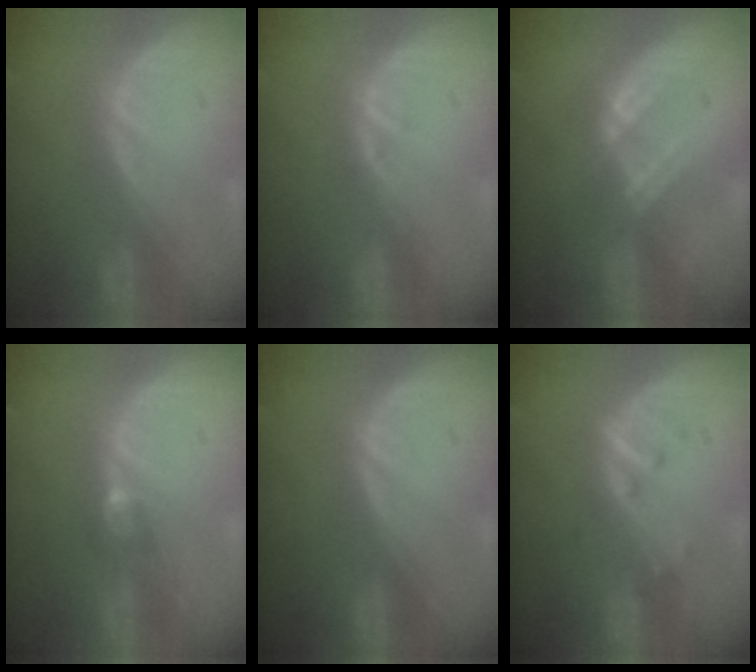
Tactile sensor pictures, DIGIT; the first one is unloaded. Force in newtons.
{"total": 0.6, "press": 0.6, "slide": 0.1}
{"total": 3.0, "press": 3.0, "slide": 0.3}
{"total": 2.7, "press": 2.5, "slide": 0.9}
{"total": 0.0}
{"total": 2.7, "press": 2.7, "slide": 0.5}